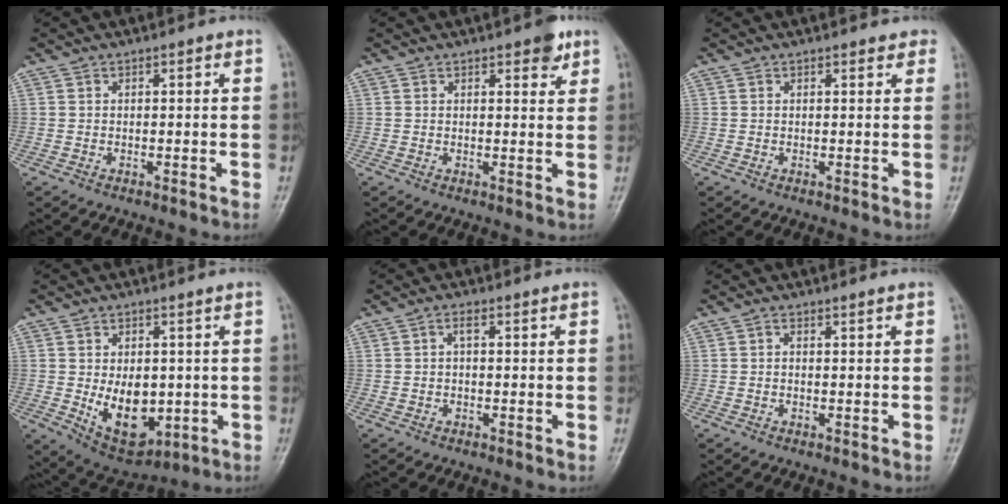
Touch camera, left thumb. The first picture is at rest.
{"total": 3.6, "force": [2.2, 1.4, 2.4], "torque": [-0.018, -0.010, 0.025]}
{"total": 1.6, "force": [1.2, 0.7, 0.7], "torque": [0.004, -0.001, 0.009]}
{"total": 10.7, "force": [-0.6, 6.7, 8.3], "torque": [-0.091, -0.017, 0.015]}
{"total": 1.3, "force": [0.3, 0.5, 1.2], "torque": [-0.021, 0.008, 0.005]}
{"total": 0.7, "force": [0.4, 0.0, 0.5], "torque": [-0.014, 0.009, 0.008]}